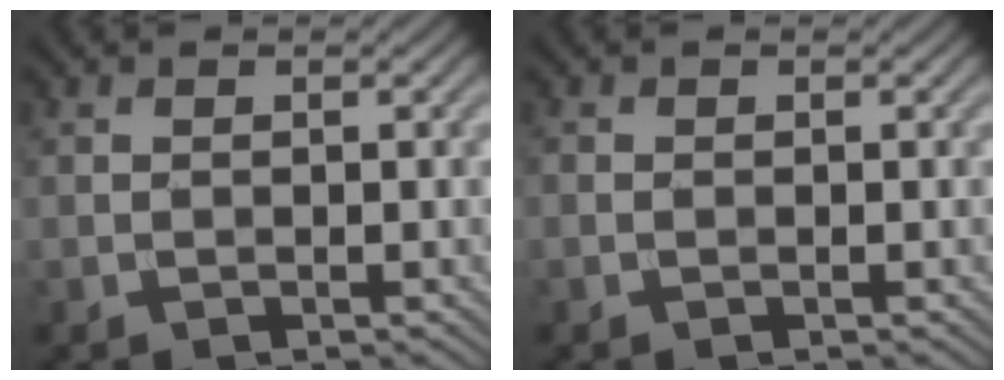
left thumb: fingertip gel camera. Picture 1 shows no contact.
{"total": 0.0}